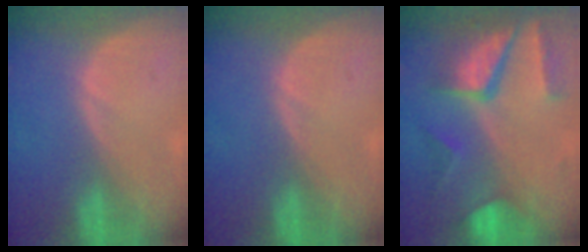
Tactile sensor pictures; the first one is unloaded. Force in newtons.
{"total": 0.0}
{"total": 10.4, "press": 8.8, "slide": 5.5}